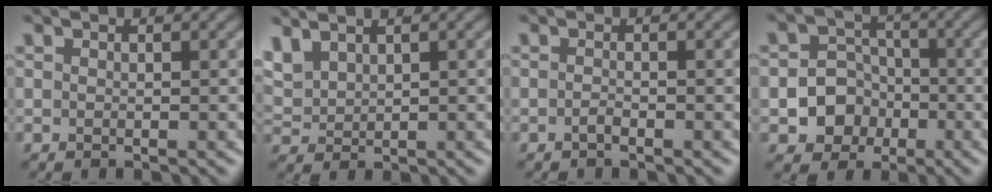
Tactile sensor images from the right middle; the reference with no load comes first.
{"total": 3.0, "force": [2.1, 1.6, 1.5], "torque": [-0.045, 0.007, 0.047]}
{"total": 0.8, "force": [-0.7, 0.1, 0.3], "torque": [-0.009, -0.002, -0.014]}
{"total": 5.0, "force": [-1.8, 4.4, 1.6], "torque": [0.001, 0.002, -0.048]}